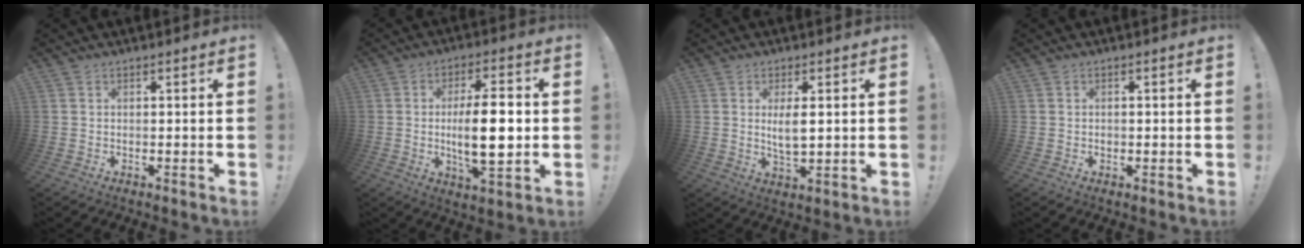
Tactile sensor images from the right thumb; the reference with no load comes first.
{"total": 14.4, "force": [-0.4, 4.4, 13.7], "torque": [-0.237, -0.012, -0.020]}
{"total": 5.6, "force": [1.3, 2.0, 5.1], "torque": [-0.087, -0.011, 0.016]}
{"total": 0.8, "force": [-0.3, 0.8, 0.2], "torque": [-0.003, 0.002, -0.005]}